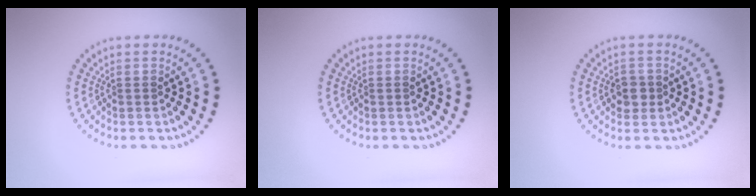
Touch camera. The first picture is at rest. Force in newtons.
{"total": 0.0}
{"total": 1.7, "press": 1.7, "slide": 0.5}